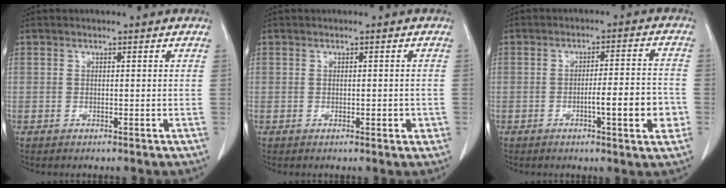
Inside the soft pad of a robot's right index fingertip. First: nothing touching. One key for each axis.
{"total": 1.8, "fx": -0.4, "fy": 1.1, "fz": 1.5, "tx": -0.013, "ty": 0.005, "tz": 0.002}
{"total": 8.2, "fx": -2.5, "fy": 1.0, "fz": 7.8, "tx": -0.106, "ty": 0.007, "tz": -0.031}